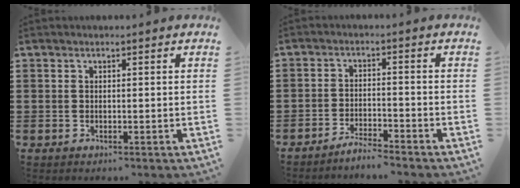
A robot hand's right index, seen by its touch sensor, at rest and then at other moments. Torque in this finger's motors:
{"motor_torque": [0.12, 0.38, -0.01, 0.00]}